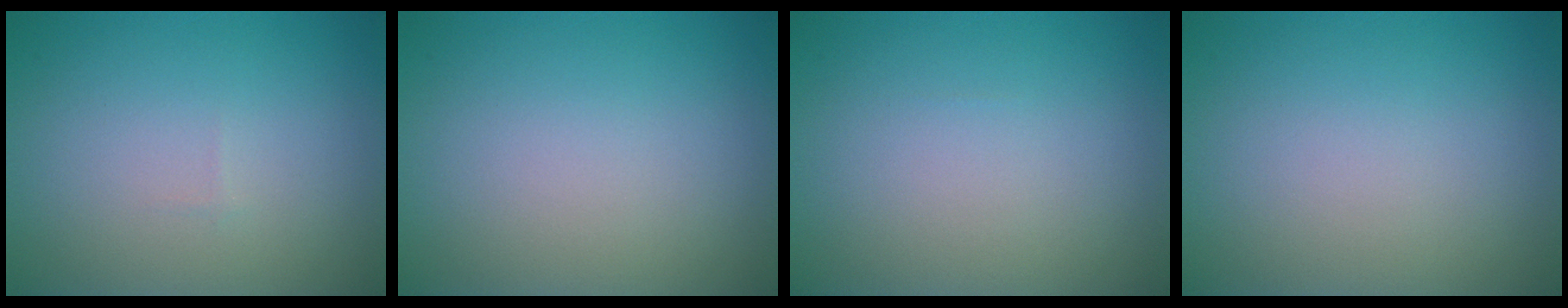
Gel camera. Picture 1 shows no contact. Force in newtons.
{"total": 0.0}
{"total": 0.0}
{"total": 0.0}